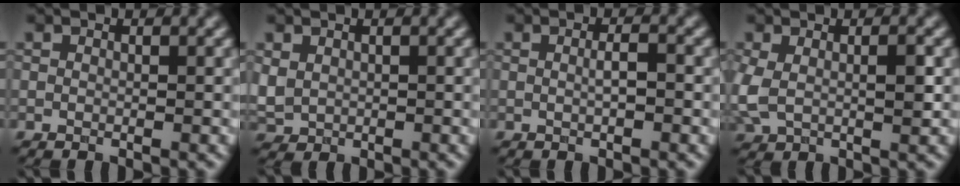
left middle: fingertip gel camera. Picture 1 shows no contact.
{"total": 1.7, "force": [0.5, 1.5, 0.8], "torque": [-0.026, -0.001, 0.017]}
{"total": 1.7, "force": [0.0, 0.4, 1.7], "torque": [-0.020, -0.005, -0.001]}
{"total": 3.8, "force": [0.0, 2.0, 3.2], "torque": [-0.083, -0.006, 0.005]}